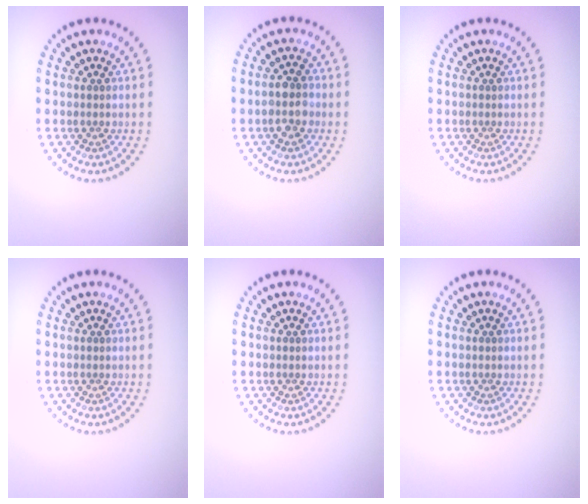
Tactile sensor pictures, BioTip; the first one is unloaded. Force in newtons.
{"total": 2.7, "press": 2.5, "slide": 0.8}
{"total": 0.0}
{"total": 0.0}
{"total": 0.0}
{"total": 0.0}